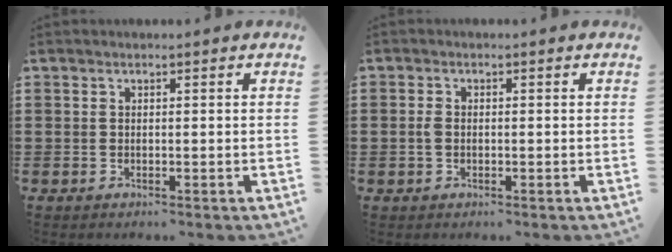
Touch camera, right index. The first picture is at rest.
{"total": 1.6, "force": [-0.2, 0.9, 1.3], "torque": [-0.035, 0.001, -0.008]}